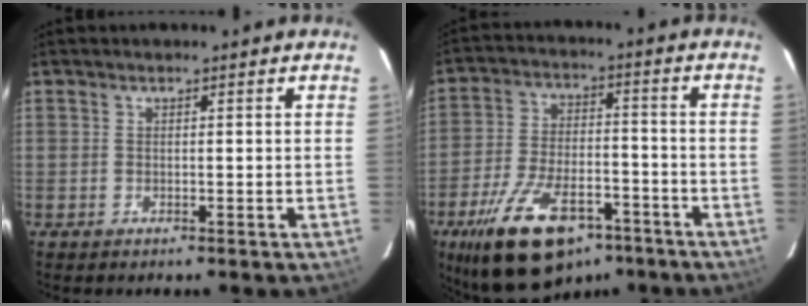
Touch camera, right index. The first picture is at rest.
{"total": 19.9, "force": [-12.6, 9.4, 12.1], "torque": [-0.240, -0.015, -0.201]}